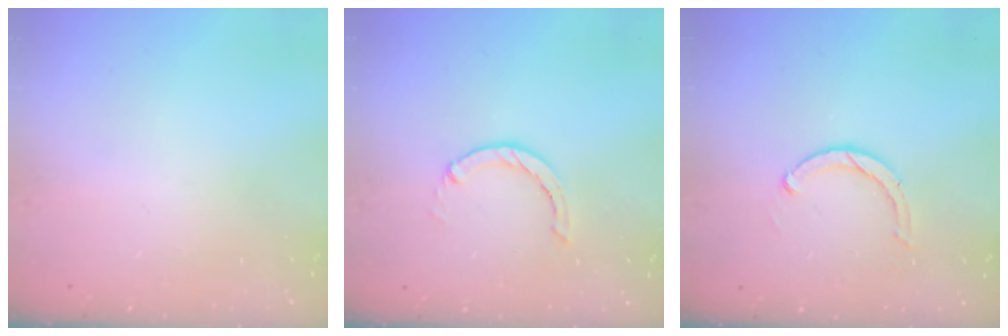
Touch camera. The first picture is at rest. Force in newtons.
{"total": 0.0}
{"total": 3.0, "press": 2.9, "slide": 0.5}